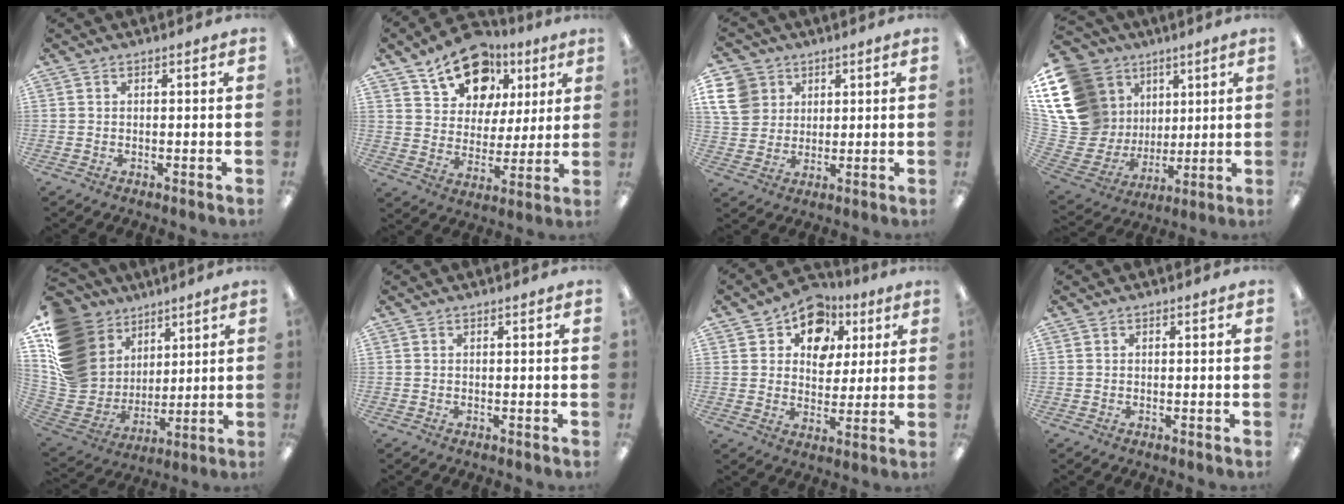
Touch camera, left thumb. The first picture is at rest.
{"total": 16.6, "force": [10.4, 11.0, 7.0], "torque": [-0.110, -0.052, 0.190]}
{"total": 9.5, "force": [4.0, 8.0, 3.2], "torque": [-0.068, -0.005, 0.081]}
{"total": 21.6, "force": [8.1, 17.3, 10.1], "torque": [-0.228, -0.052, 0.182]}
{"total": 21.4, "force": [8.3, 17.2, 9.7], "torque": [-0.202, -0.054, 0.181]}
{"total": 0.0}
{"total": 11.8, "force": [6.9, 8.6, 4.1], "torque": [-0.067, -0.044, 0.128]}
{"total": 0.0}